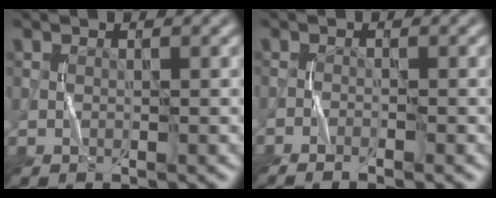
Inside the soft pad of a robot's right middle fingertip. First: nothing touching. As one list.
[{"total": 1.9, "force": [-1.5, 0.1, 1.1], "torque": [-0.034, 0.002, -0.031]}]